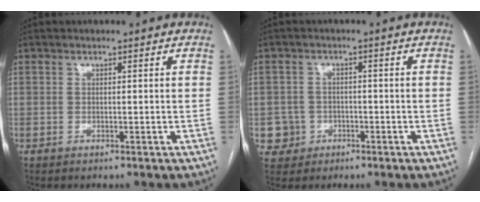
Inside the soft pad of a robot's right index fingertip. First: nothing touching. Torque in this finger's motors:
{"motor_torque": [-0.86, 0.81, -1.05, -0.21]}